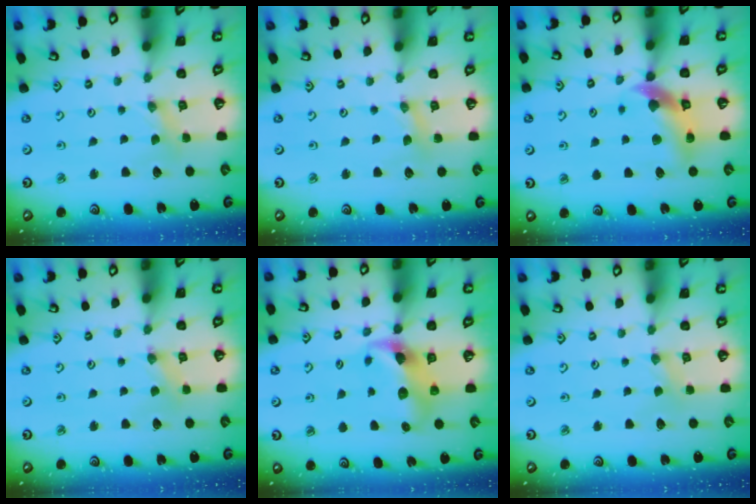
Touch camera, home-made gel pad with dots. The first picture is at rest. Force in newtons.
{"total": 1.4, "press": 1.4, "slide": 0.3}
{"total": 11.5, "press": 11.3, "slide": 1.6}
{"total": 0.0}
{"total": 9.9, "press": 9.7, "slide": 1.6}
{"total": 0.0}